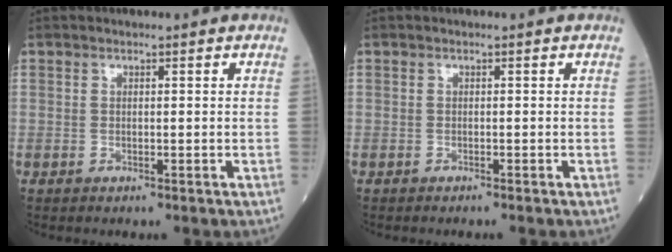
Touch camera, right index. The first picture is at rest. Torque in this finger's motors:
{"motor_torque": [0.03, -0.05, 0.02, 0.01]}